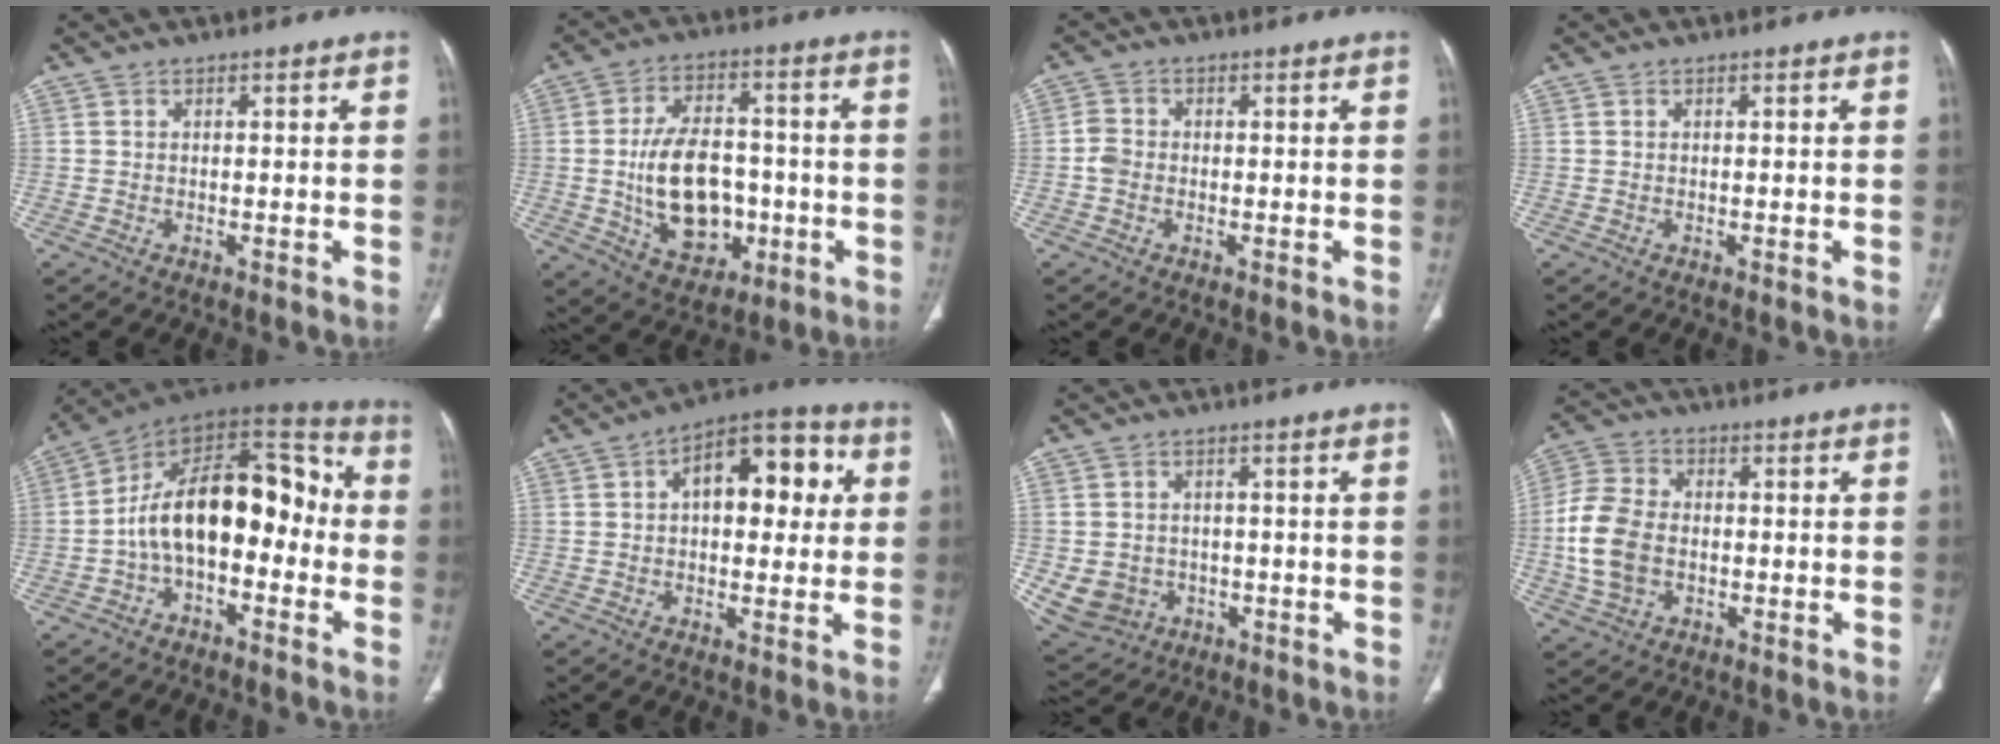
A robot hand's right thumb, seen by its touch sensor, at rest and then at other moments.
{"total": 15.8, "force": [-2.3, 10.5, 11.6], "torque": [-0.167, 0.016, -0.023]}
{"total": 2.5, "force": [-0.7, 2.1, 1.3], "torque": [-0.021, 0.007, -0.019]}
{"total": 0.0}
{"total": 19.3, "force": [-2.3, 10.9, 15.7], "torque": [-0.219, 0.071, -0.050]}
{"total": 14.5, "force": [3.1, 8.0, 11.7], "torque": [-0.123, 0.025, 0.038]}
{"total": 8.4, "force": [-1.9, 7.6, 3.1], "torque": [-0.064, 0.014, -0.013]}
{"total": 11.4, "force": [-1.3, 8.1, 7.9], "torque": [-0.165, 0.014, -0.028]}